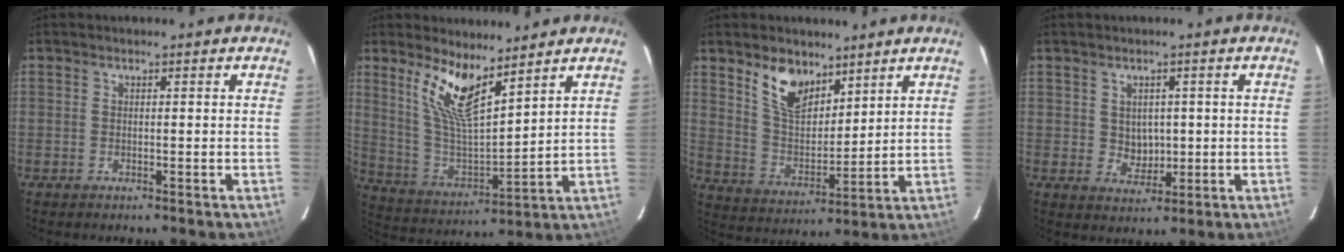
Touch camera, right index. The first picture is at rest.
{"total": 11.7, "force": [7.9, 3.0, 8.2], "torque": [-0.165, -0.009, 0.164]}
{"total": 10.5, "force": [7.0, 5.3, 5.7], "torque": [-0.104, 0.006, 0.138]}
{"total": 3.8, "force": [0.6, 3.4, 1.6], "torque": [-0.026, 0.005, 0.017]}